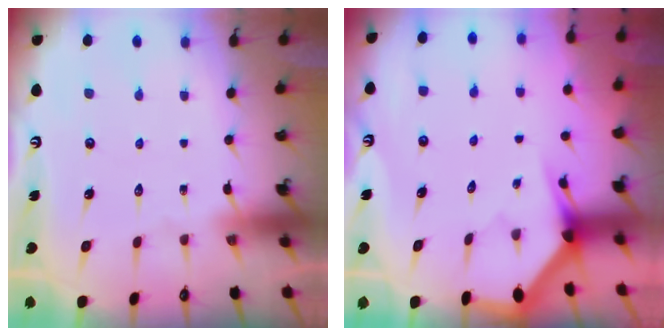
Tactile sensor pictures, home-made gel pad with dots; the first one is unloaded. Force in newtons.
{"total": 3.2, "press": 3.2, "slide": 0.2}